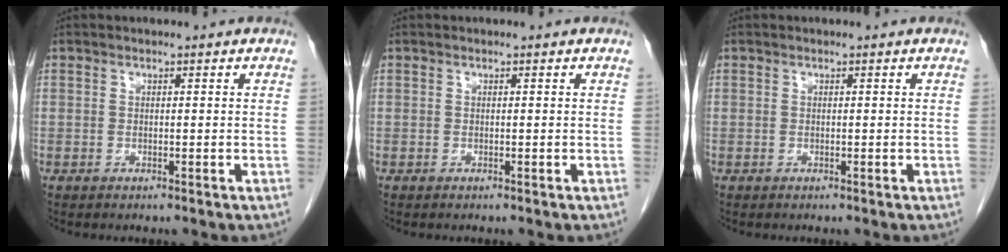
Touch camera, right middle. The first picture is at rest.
{"total": 0.0}
{"total": 0.0}